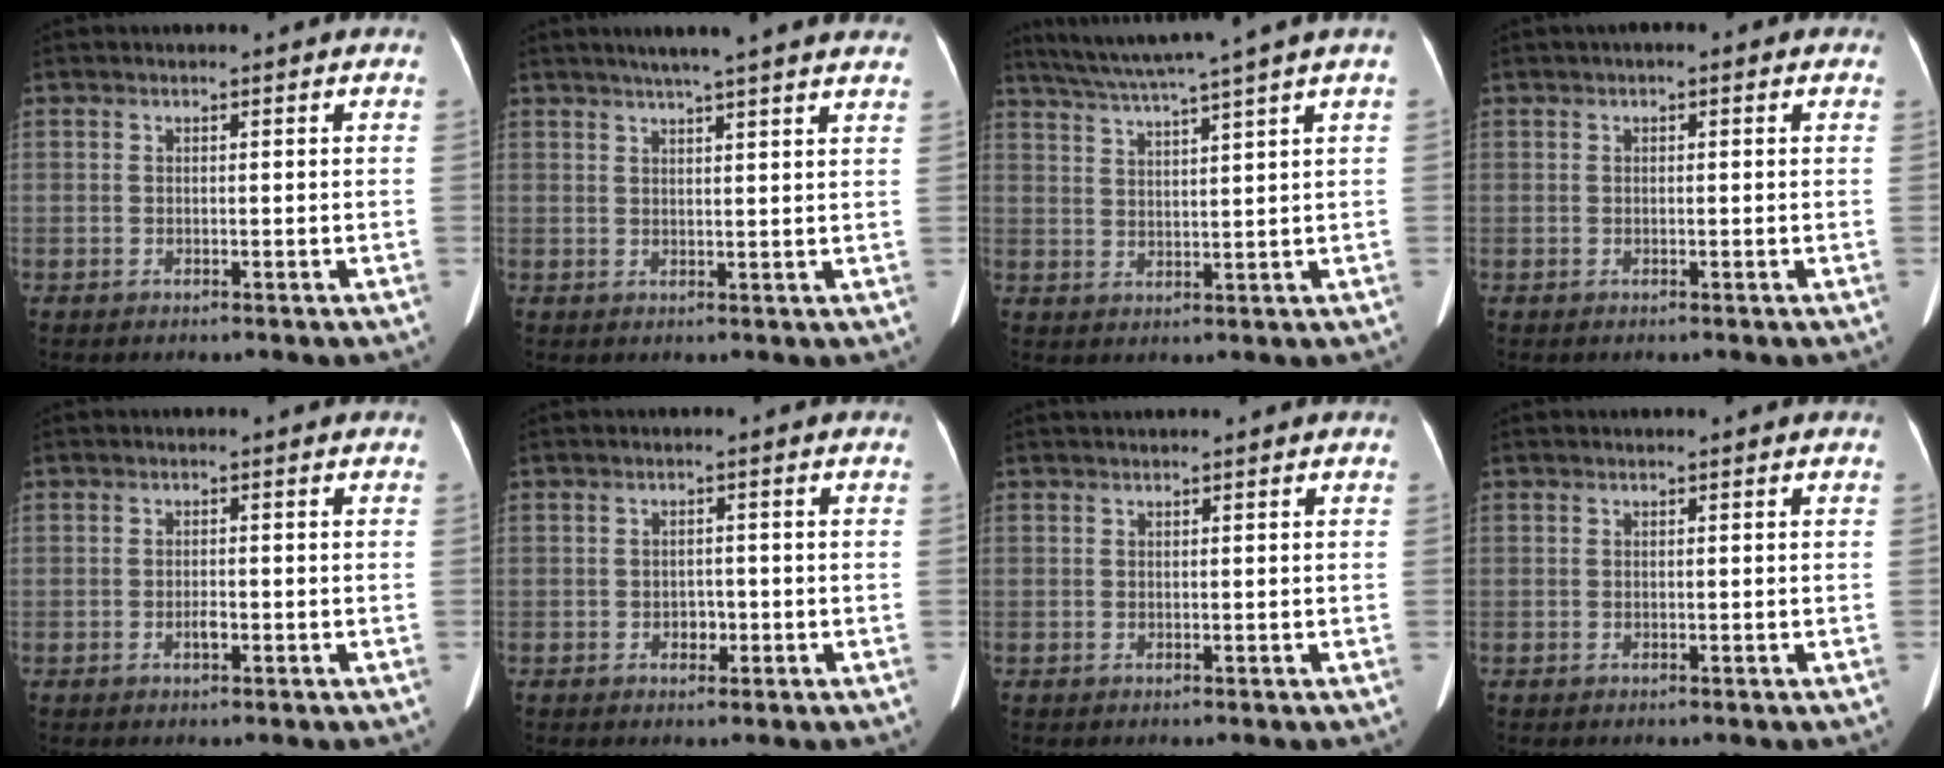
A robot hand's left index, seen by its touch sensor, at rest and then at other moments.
{"total": 13.8, "force": [11.7, 0.2, 7.3], "torque": [-0.109, 0.029, 0.140]}
{"total": 10.5, "force": [8.5, -2.2, 5.6], "torque": [-0.098, 0.010, 0.132]}
{"total": 1.3, "force": [0.5, 0.6, 1.0], "torque": [-0.015, 0.011, 0.001]}
{"total": 1.3, "force": [-0.8, 0.4, 0.9], "torque": [-0.023, -0.004, -0.012]}
{"total": 1.7, "force": [-0.9, 1.2, 0.9], "torque": [-0.015, 0.000, -0.010]}
{"total": 1.0, "force": [1.0, -0.1, 0.4], "torque": [-0.006, 0.020, 0.024]}
{"total": 0.0}